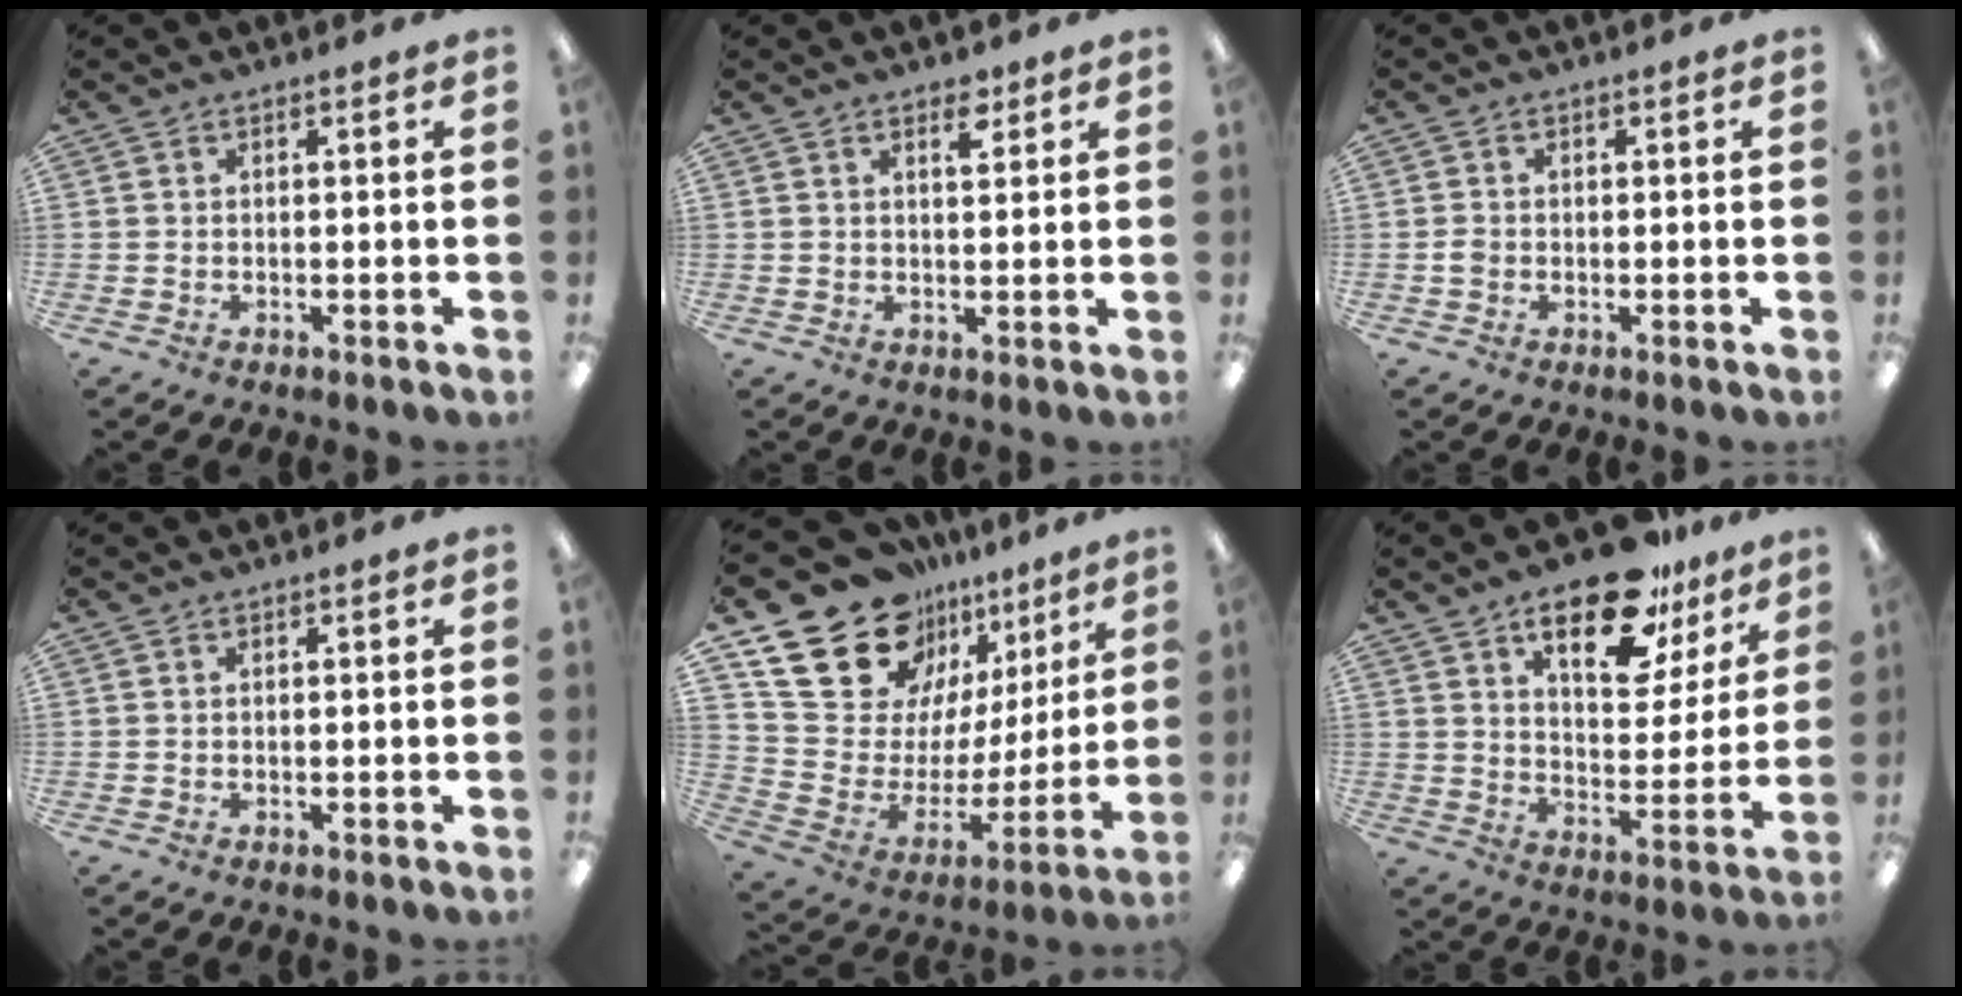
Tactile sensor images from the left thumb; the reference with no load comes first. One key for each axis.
{"total": 3.4, "fx": 2.4, "fy": 1.4, "fz": 2.0, "tx": -0.021, "ty": -0.008, "tz": 0.037}
{"total": 1.3, "fx": -0.2, "fy": 1.1, "fz": 0.7, "tx": -0.012, "ty": 0.004, "tz": -0.005}
{"total": 0.0}
{"total": 21.6, "fx": 15.3, "fy": 12.7, "fz": 8.4, "tx": -0.140, "ty": -0.110, "tz": 0.290}
{"total": 18.2, "fx": 12.5, "fy": 7.7, "fz": 10.7, "tx": -0.153, "ty": -0.065, "tz": 0.208}